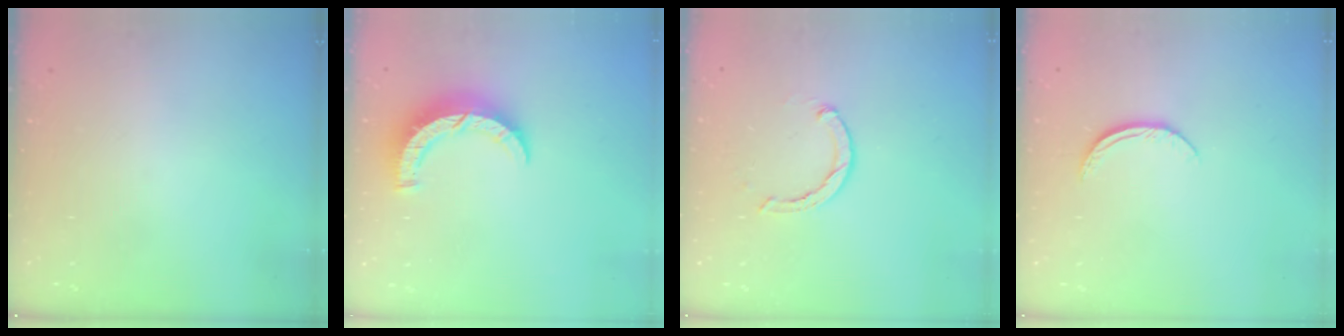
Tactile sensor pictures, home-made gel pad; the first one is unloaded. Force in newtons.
{"total": 8.0, "press": 8.0, "slide": 0.4}
{"total": 2.4, "press": 2.4, "slide": 0.1}
{"total": 7.2, "press": 7.1, "slide": 0.8}